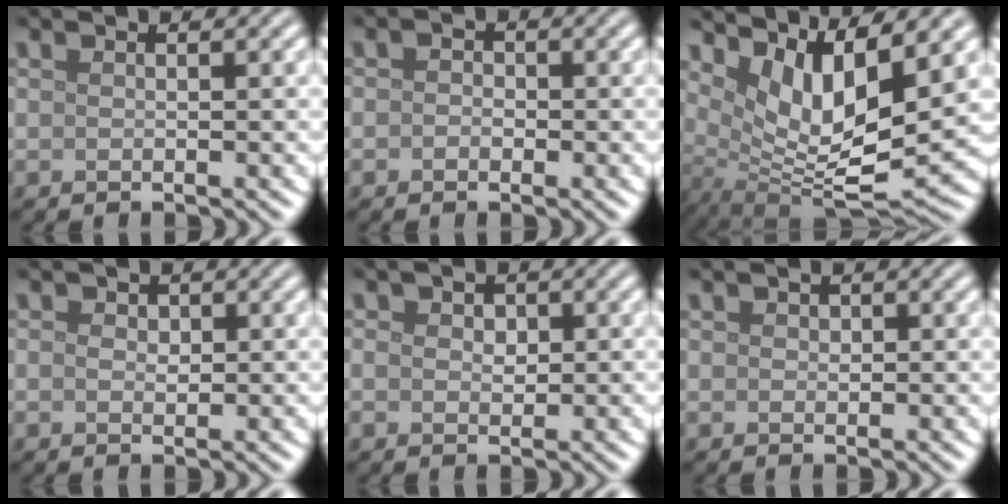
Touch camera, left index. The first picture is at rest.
{"total": 1.2, "force": [-0.1, 1.0, 0.6], "torque": [-0.006, -0.002, -0.014]}
{"total": 8.4, "force": [3.6, 2.4, 7.2], "torque": [-0.138, -0.011, 0.075]}
{"total": 1.5, "force": [0.3, 1.1, 0.9], "torque": [-0.007, 0.005, -0.006]}
{"total": 2.3, "force": [0.3, 1.8, 1.4], "torque": [-0.018, 0.010, -0.004]}
{"total": 0.7, "force": [0.1, 0.6, 0.3], "torque": [-0.003, -0.003, 0.000]}